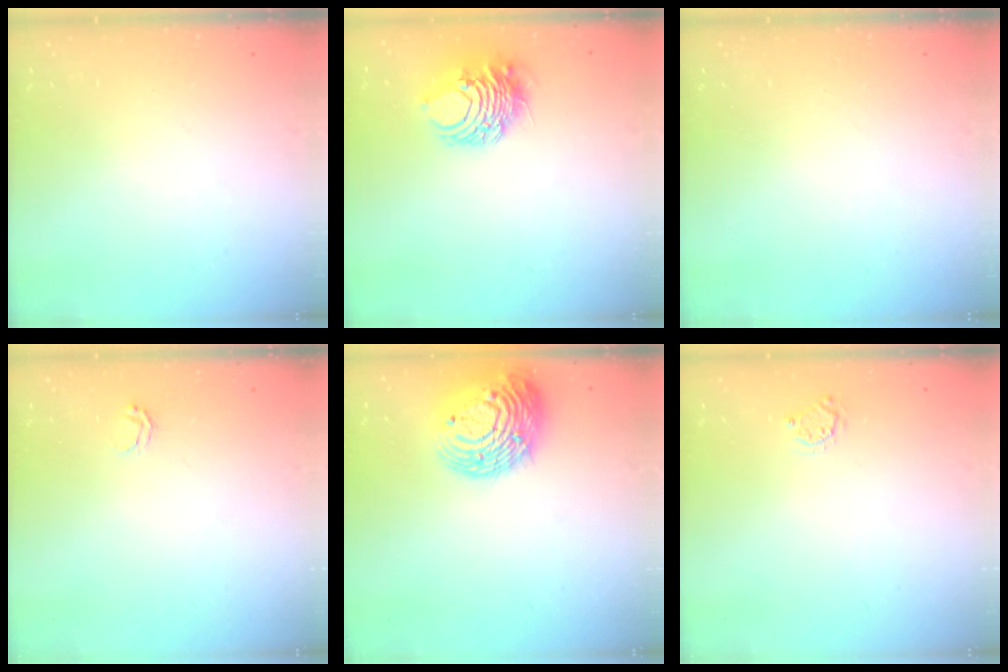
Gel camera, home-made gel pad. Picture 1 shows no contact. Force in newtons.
{"total": 9.7, "press": 9.7, "slide": 0.7}
{"total": 0.0}
{"total": 2.5, "press": 2.5, "slide": 0.2}
{"total": 16.6, "press": 16.5, "slide": 2.2}
{"total": 3.3, "press": 3.3, "slide": 0.3}